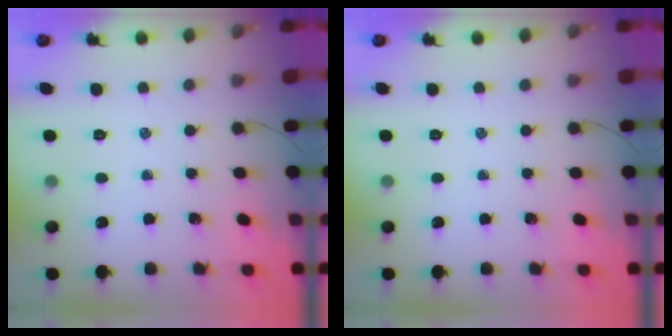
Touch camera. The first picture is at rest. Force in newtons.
{"total": 0.0}